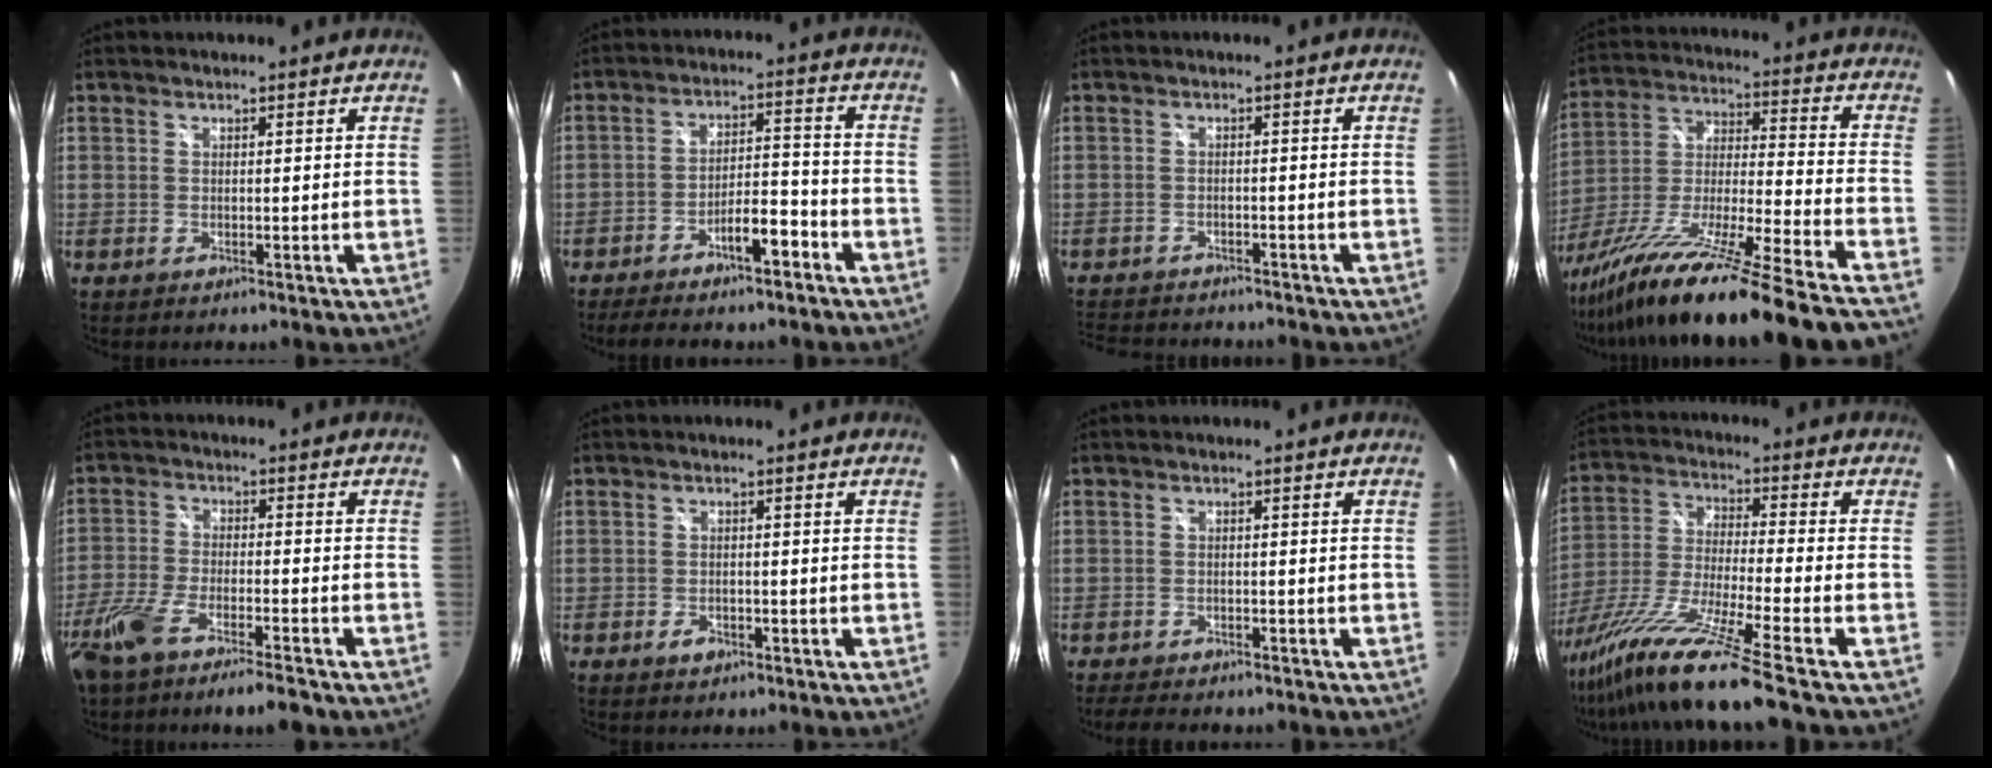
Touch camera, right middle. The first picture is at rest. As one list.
[{"total": 8.4, "force": [-6.3, 2.0, 5.2], "torque": [-0.095, 0.020, -0.096]}, {"total": 9.4, "force": [-8.4, 3.1, 2.8], "torque": [-0.078, -0.009, -0.129]}, {"total": 30.2, "force": [-24.5, -1.6, 17.5], "torque": [-0.279, -0.081, -0.405]}, {"total": 11.1, "force": [-8.4, 1.6, 7.1], "torque": [-0.167, -0.030, -0.158]}, {"total": 2.0, "force": [-1.2, 1.2, 0.9], "torque": [-0.017, 0.000, -0.019]}, {"total": 5.0, "force": [-4.5, 1.4, 1.8], "torque": [-0.046, -0.013, -0.069]}, {"total": 17.5, "force": [-13.8, -2.1, 10.7], "torque": [-0.211, -0.049, -0.251]}]